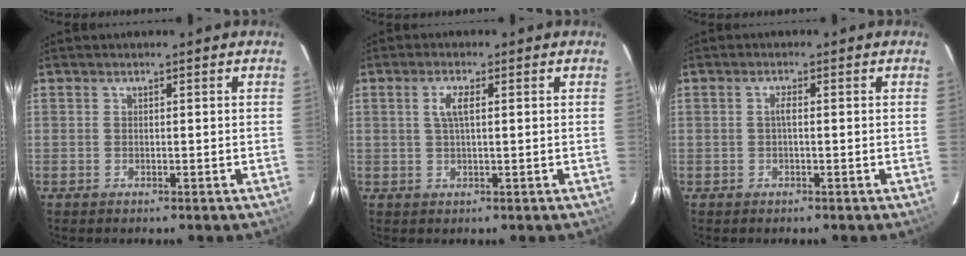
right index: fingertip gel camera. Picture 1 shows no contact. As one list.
[{"total": 3.0, "force": [0.7, 0.8, 2.8], "torque": [-0.058, 0.004, 0.015]}, {"total": 1.2, "force": [-0.1, 0.2, 1.2], "torque": [-0.023, 0.005, -0.003]}]